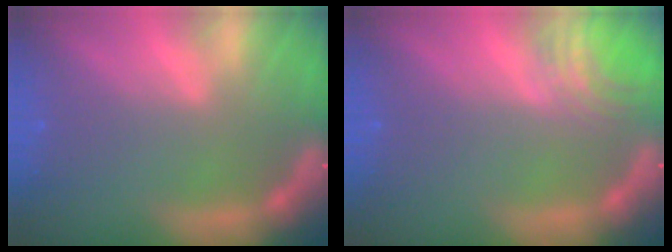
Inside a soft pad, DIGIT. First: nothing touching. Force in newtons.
{"total": 3.4}